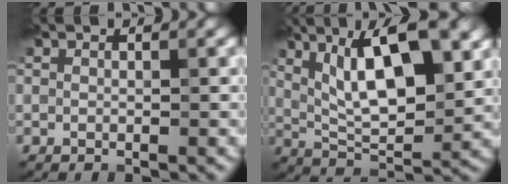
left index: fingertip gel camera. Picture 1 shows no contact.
{"total": 11.3, "force": [4.4, 3.9, 9.7], "torque": [-0.151, 0.010, 0.070]}